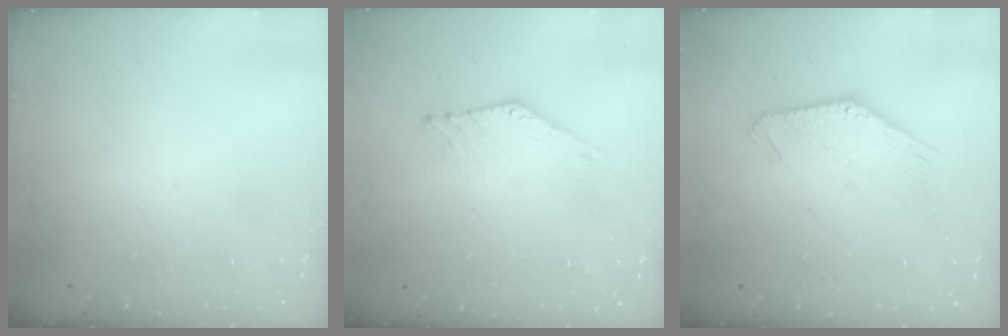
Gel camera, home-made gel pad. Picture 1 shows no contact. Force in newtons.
{"total": 2.3, "press": 2.3, "slide": 0.1}
{"total": 1.1, "press": 1.1, "slide": 0.2}